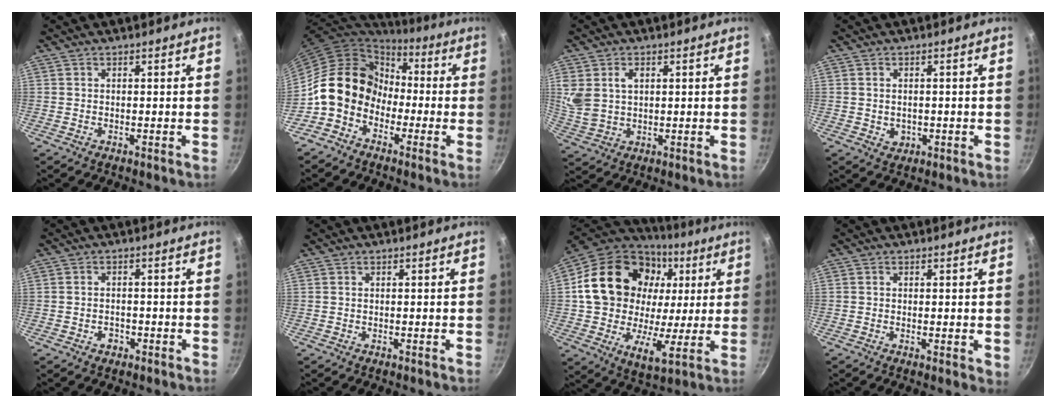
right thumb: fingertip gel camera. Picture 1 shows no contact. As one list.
[{"total": 12.9, "force": [-3.3, 10.7, 6.5], "torque": [-0.067, 0.049, -0.077]}, {"total": 7.1, "force": [2.2, 5.0, 4.6], "torque": [-0.087, -0.009, 0.050]}, {"total": 2.4, "force": [-0.2, 2.0, 1.2], "torque": [-0.019, 0.000, 0.004]}, {"total": 2.2, "force": [-1.1, 1.7, 0.9], "torque": [-0.008, 0.013, -0.011]}, {"total": 0.0}, {"total": 26.3, "force": [5.5, 19.0, 17.3], "torque": [-0.278, -0.003, 0.083]}, {"total": 1.9, "force": [0.0, 0.8, 1.8], "torque": [-0.023, -0.005, -0.001]}]